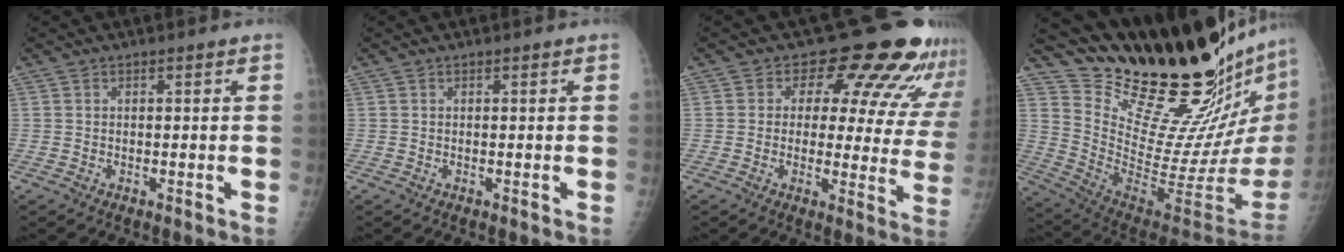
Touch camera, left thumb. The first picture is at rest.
{"total": 0.0}
{"total": 17.6, "force": [12.3, 8.4, 9.4], "torque": [-0.055, -0.057, 0.122]}
{"total": 29.6, "force": [25.1, 4.0, 15.2], "torque": [-0.200, -0.207, 0.378]}